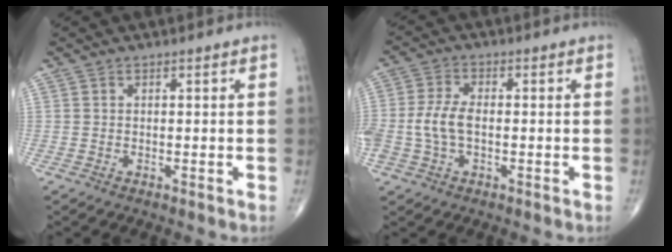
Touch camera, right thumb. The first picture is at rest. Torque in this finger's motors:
{"motor_torque": [0.18, 0.11, 0.43, 0.03, 0.12]}